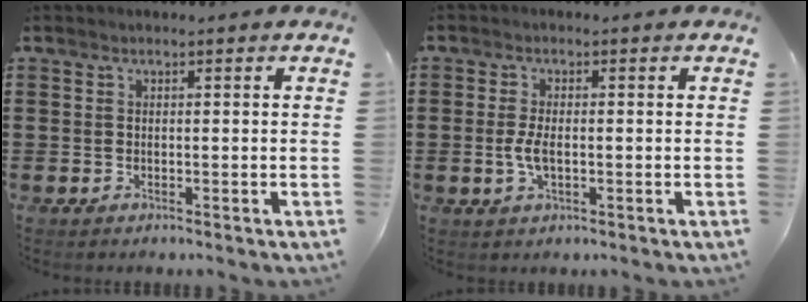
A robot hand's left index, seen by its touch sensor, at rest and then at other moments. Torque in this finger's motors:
{"motor_torque": [0.69, 0.49, 0.42, 0.10]}